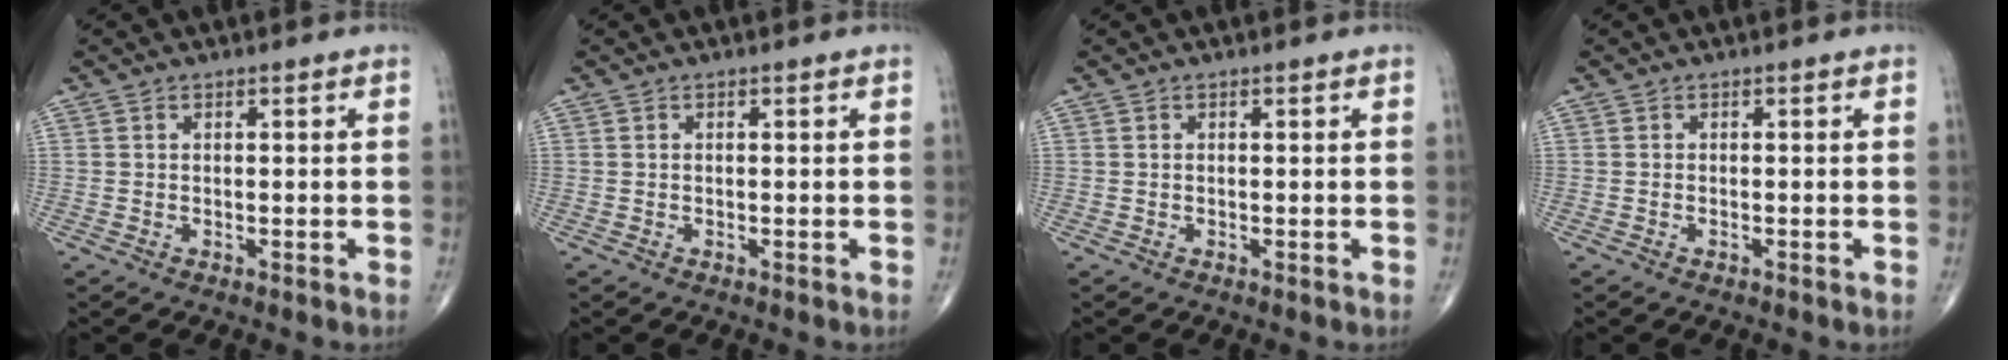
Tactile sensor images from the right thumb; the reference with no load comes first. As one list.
[{"total": 0.0}, {"total": 0.0}, {"total": 0.0}]